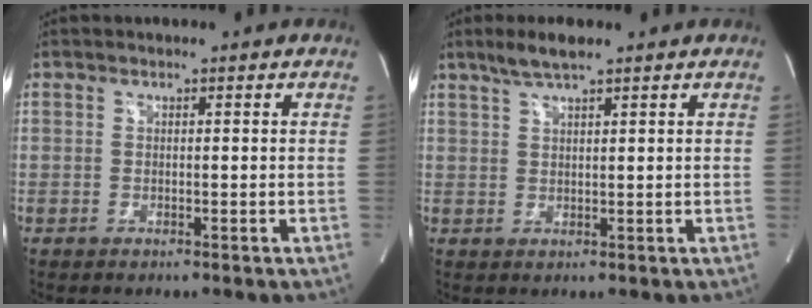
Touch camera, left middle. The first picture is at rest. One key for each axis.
{"total": 4.1, "fx": 3.1, "fy": 0.3, "fz": 2.7, "tx": -0.063, "ty": 0.008, "tz": 0.061}